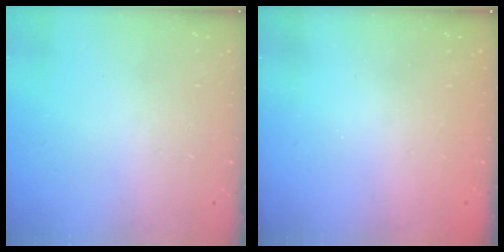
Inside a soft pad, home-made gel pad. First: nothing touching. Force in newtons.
{"total": 2.2, "press": 2.1, "slide": 0.7}